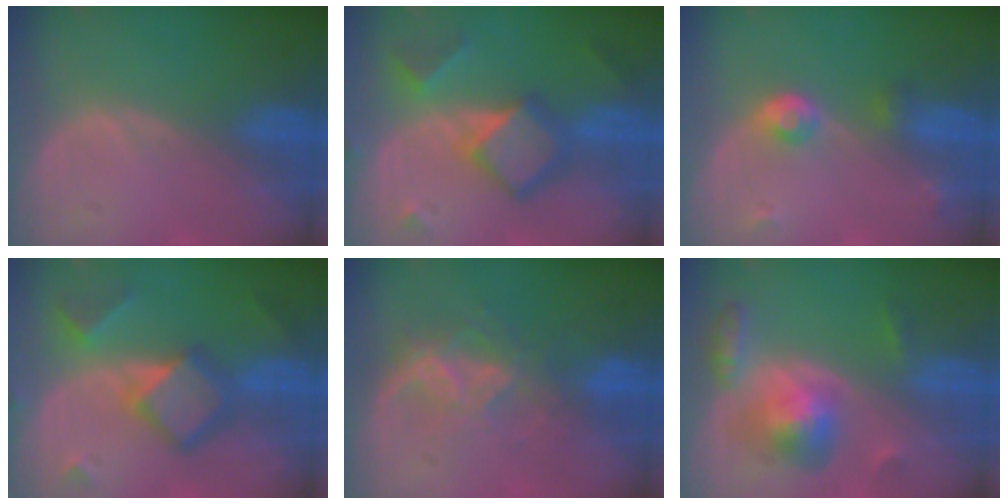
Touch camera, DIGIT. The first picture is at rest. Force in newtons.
{"total": 7.7, "press": 7.7, "slide": 0.7}
{"total": 3.8, "press": 3.6, "slide": 1.2}
{"total": 7.9, "press": 7.8, "slide": 0.5}
{"total": 6.7, "press": 6.0, "slide": 2.9}
{"total": 6.5, "press": 6.5, "slide": 0.4}